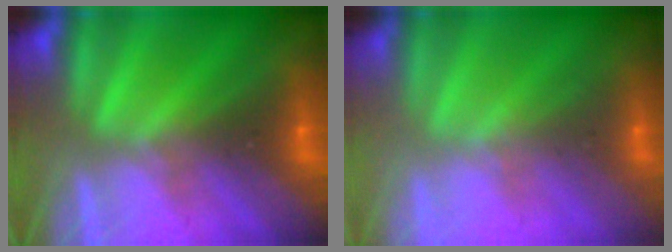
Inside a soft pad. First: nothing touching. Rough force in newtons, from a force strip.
{"total": 2.1}